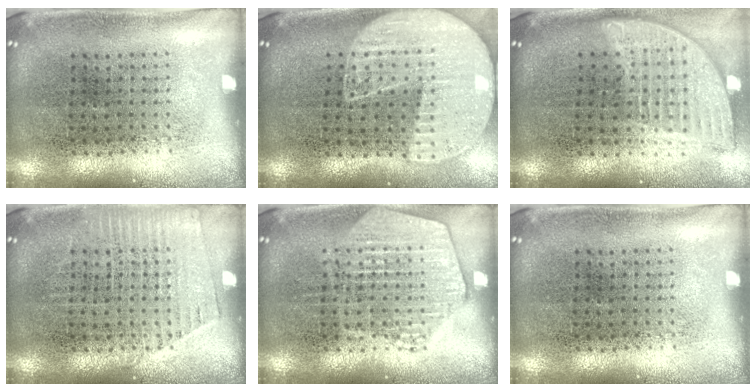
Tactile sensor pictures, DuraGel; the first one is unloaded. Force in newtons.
{"total": 2.0, "press": 1.8, "slide": 0.9}
{"total": 1.9, "press": 1.5, "slide": 1.1}
{"total": 1.2, "press": 1.2, "slide": 0.1}
{"total": 2.6, "press": 2.6, "slide": 0.3}
{"total": 0.0}